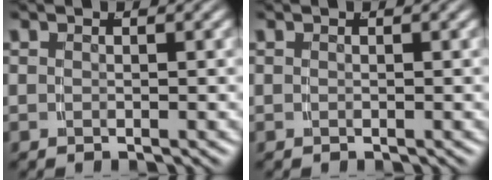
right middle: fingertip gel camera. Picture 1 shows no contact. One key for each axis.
{"total": 0.0}